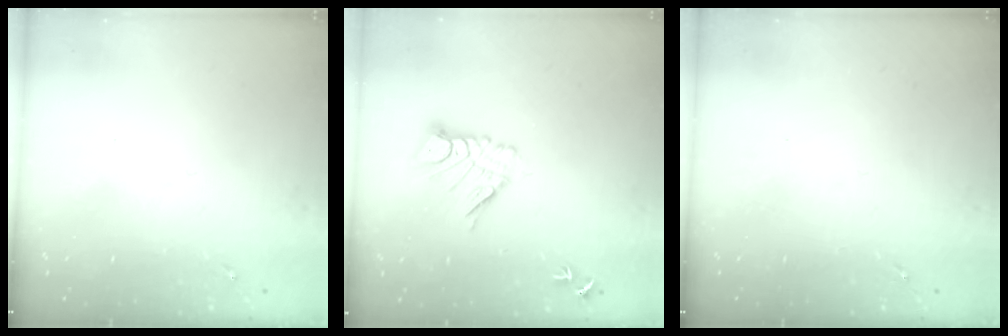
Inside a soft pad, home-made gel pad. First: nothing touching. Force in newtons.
{"total": 9.8, "press": 9.8, "slide": 0.9}
{"total": 0.0}